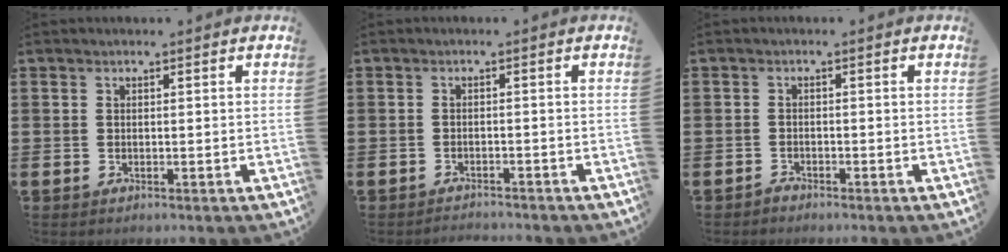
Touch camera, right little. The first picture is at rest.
{"total": 1.2, "force": [-1.2, 0.0, -0.1], "torque": [-0.001, 0.002, -0.025]}
{"total": 0.9, "force": [-0.8, 0.2, 0.0], "torque": [-0.002, -0.001, -0.018]}